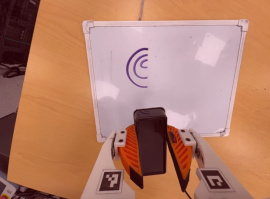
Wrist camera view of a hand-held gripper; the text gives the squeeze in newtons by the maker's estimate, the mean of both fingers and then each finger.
{"total": 8.4, "left": 9.5, "right": 7.3}